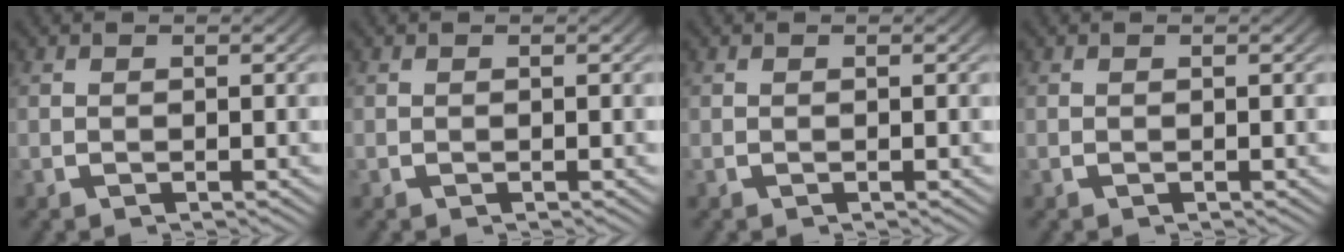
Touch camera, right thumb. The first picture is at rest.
{"total": 0.0}
{"total": 0.0}
{"total": 0.0}